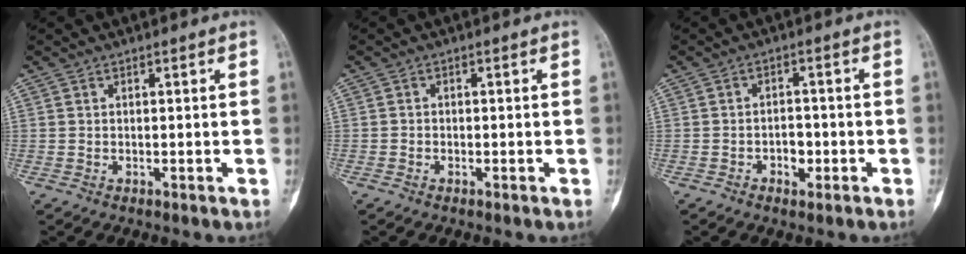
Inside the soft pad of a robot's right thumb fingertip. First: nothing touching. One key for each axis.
{"total": 0.7, "fx": -0.3, "fy": 0.6, "fz": 0.1, "tx": 0.003, "ty": 0.004, "tz": -0.009}
{"total": 3.5, "fx": -1.4, "fy": 2.4, "fz": 2.2, "tx": -0.018, "ty": 0.013, "tz": -0.021}